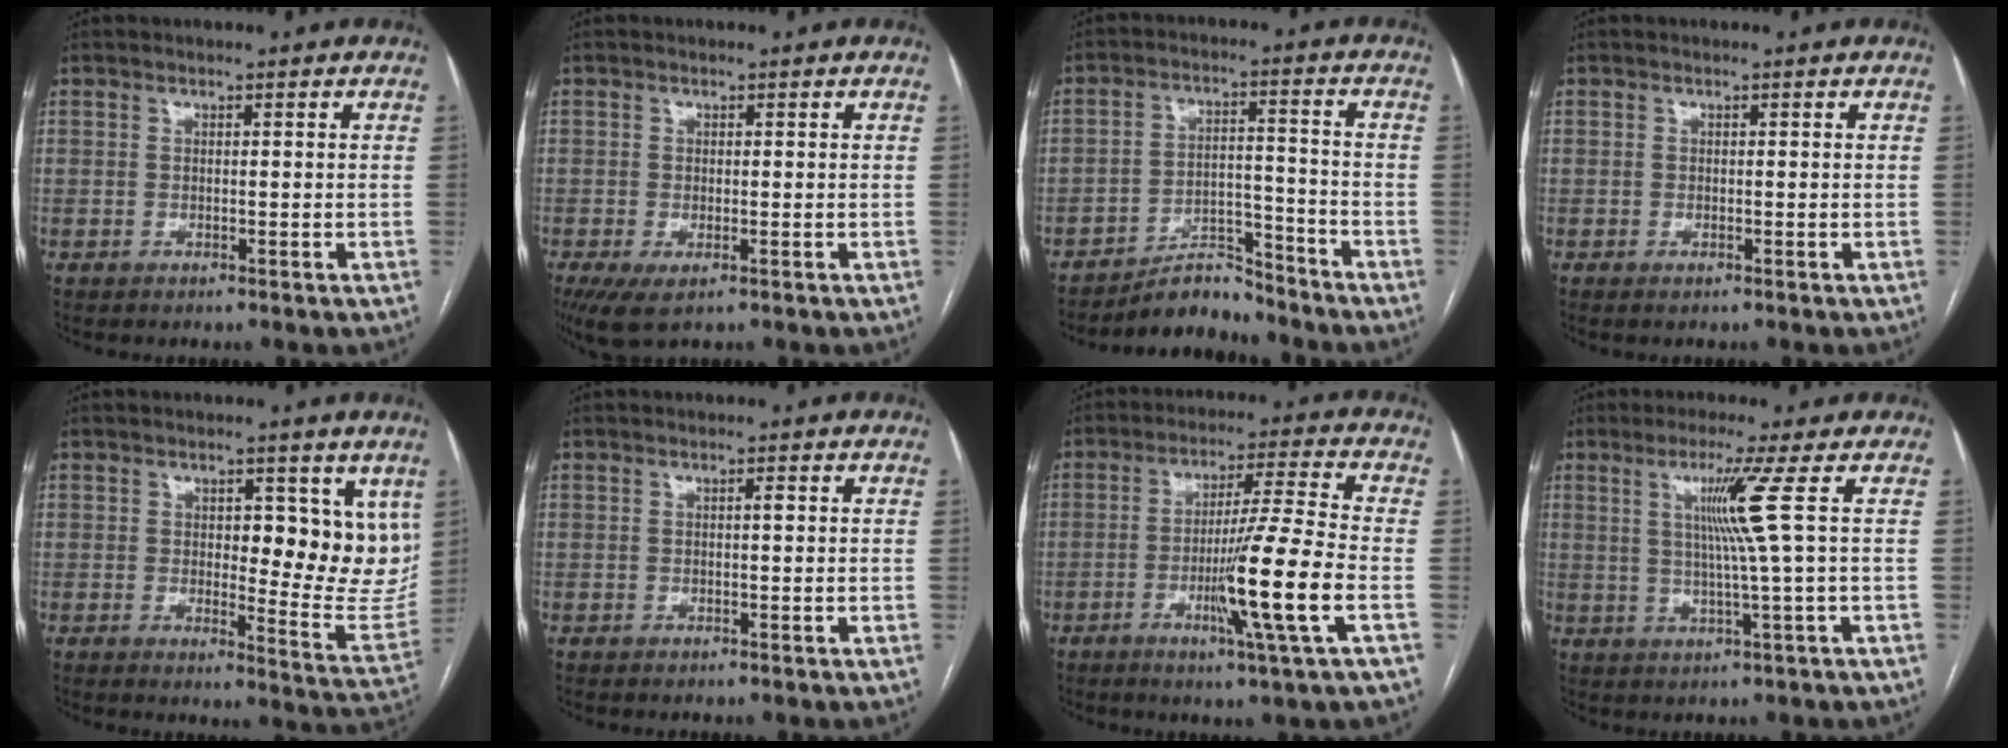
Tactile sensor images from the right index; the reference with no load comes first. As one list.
[{"total": 4.3, "force": [-2.1, 1.8, 3.3], "torque": [-0.060, -0.011, -0.026]}, {"total": 6.5, "force": [-6.3, 1.4, 0.5], "torque": [-0.007, 0.020, -0.105]}, {"total": 0.0}, {"total": 10.9, "force": [4.1, 4.4, 9.1], "torque": [-0.094, -0.014, 0.058]}, {"total": 1.4, "force": [0.1, 0.1, 1.4], "torque": [-0.023, 0.003, 0.001]}, {"total": 12.3, "force": [-3.7, -1.8, 11.6], "torque": [-0.206, -0.014, -0.067]}, {"total": 6.5, "force": [1.6, -2.5, 5.7], "torque": [-0.112, -0.007, 0.039]}]